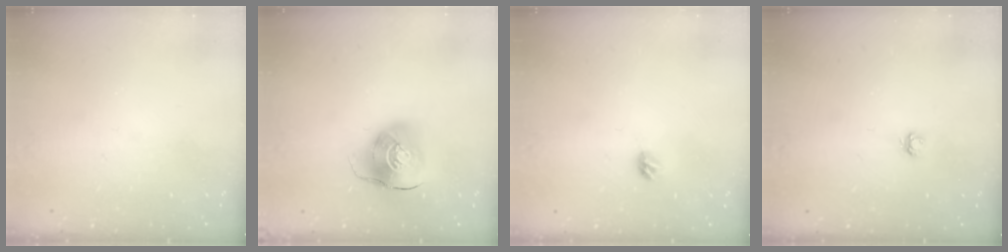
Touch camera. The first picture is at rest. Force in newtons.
{"total": 11.3, "press": 11.2, "slide": 1.4}
{"total": 4.5, "press": 4.4, "slide": 0.9}
{"total": 3.2, "press": 3.2, "slide": 0.3}